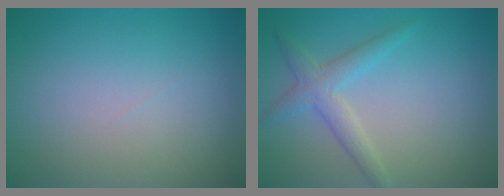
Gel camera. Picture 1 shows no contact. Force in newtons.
{"total": 2.6, "press": 2.6, "slide": 0.1}